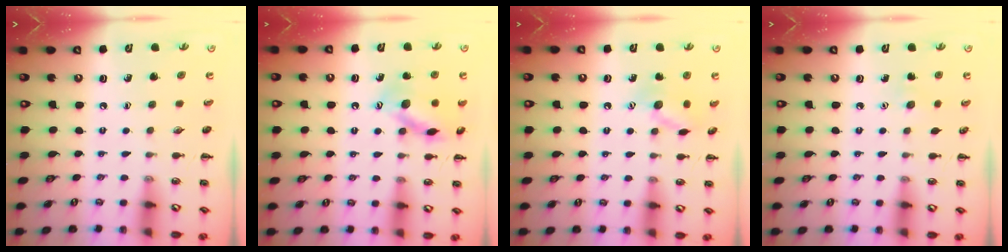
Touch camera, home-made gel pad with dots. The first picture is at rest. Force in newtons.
{"total": 13.9, "press": 13.9, "slide": 1.1}
{"total": 9.5, "press": 9.4, "slide": 0.9}
{"total": 4.2, "press": 4.1, "slide": 0.9}